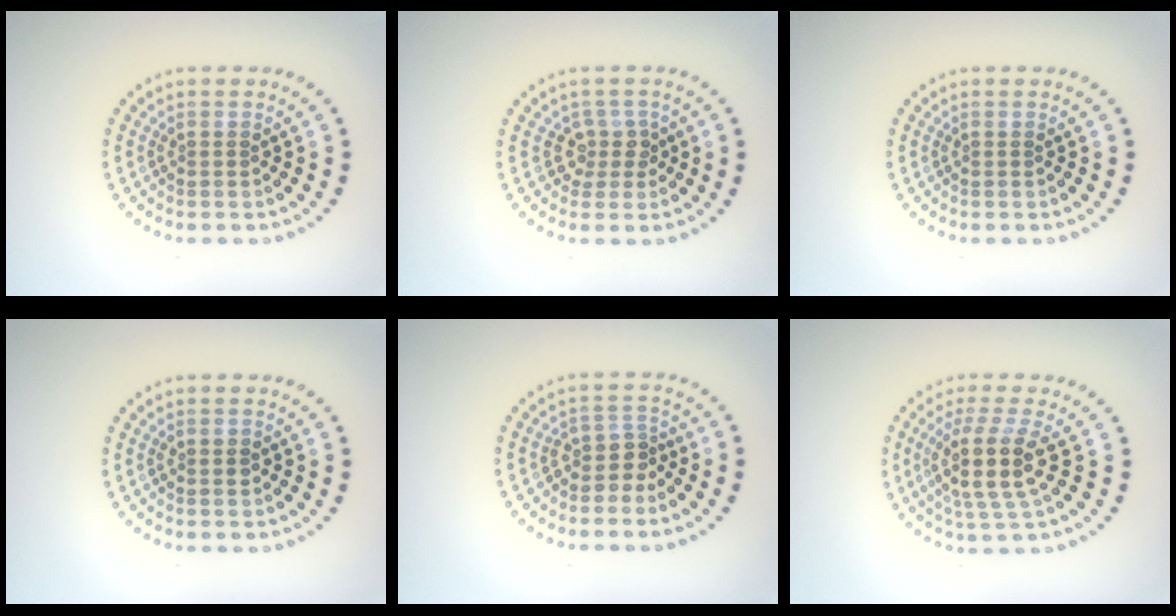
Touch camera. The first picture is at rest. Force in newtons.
{"total": 2.0, "press": 1.5, "slide": 1.3}
{"total": 0.0}
{"total": 1.0, "press": 1.0, "slide": 0.1}
{"total": 2.3, "press": 1.7, "slide": 1.6}
{"total": 4.5, "press": 3.7, "slide": 2.5}